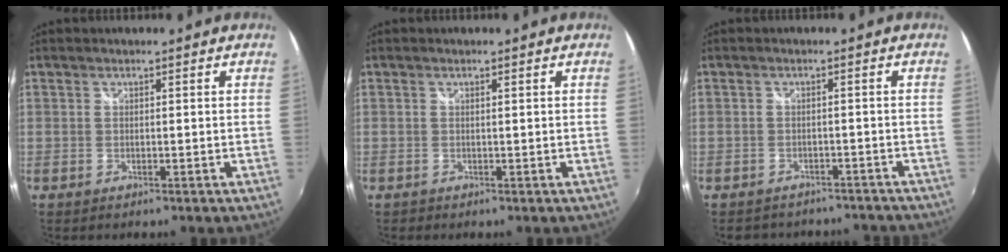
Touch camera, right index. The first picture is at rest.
{"total": 0.0}
{"total": 9.7, "force": [-8.3, 4.2, 2.6], "torque": [-0.058, 0.000, -0.103]}